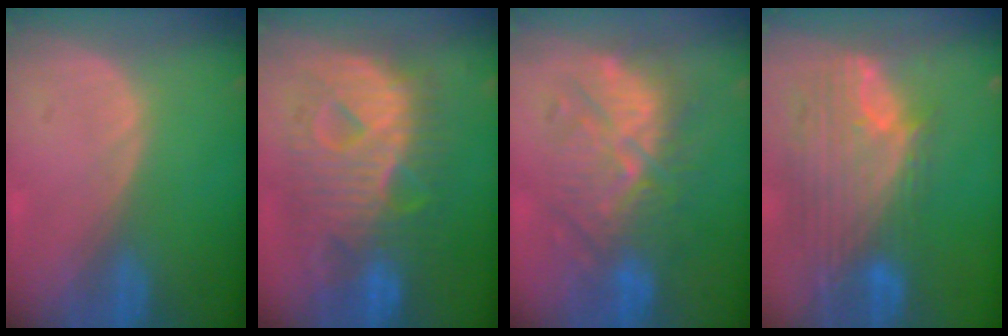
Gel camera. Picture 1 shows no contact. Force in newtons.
{"total": 12.7, "press": 12.6, "slide": 1.3}
{"total": 10.1, "press": 10.0, "slide": 0.4}
{"total": 11.9, "press": 10.0, "slide": 6.4}